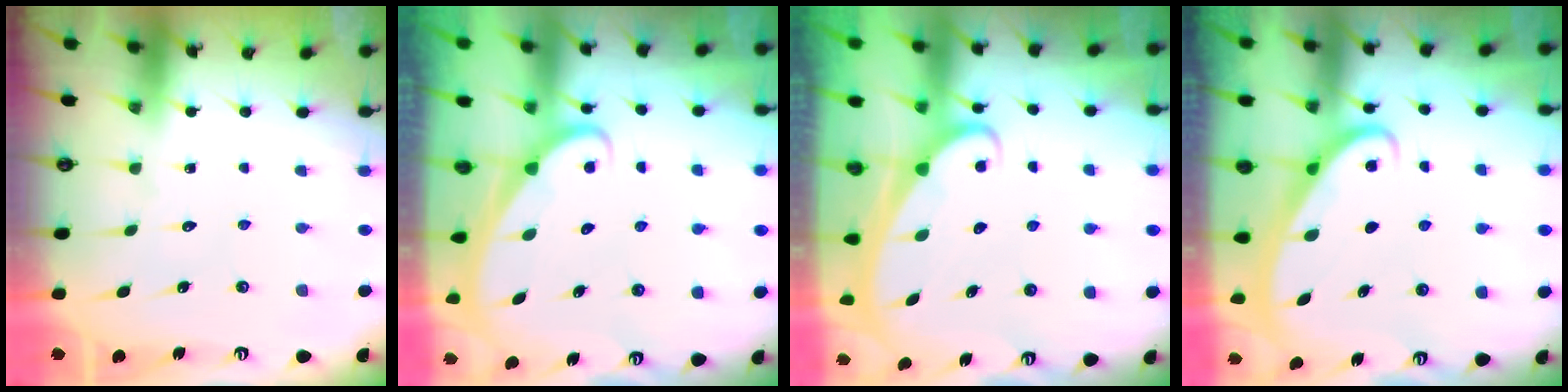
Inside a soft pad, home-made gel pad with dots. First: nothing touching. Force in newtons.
{"total": 2.1, "press": 2.1, "slide": 0.1}
{"total": 2.3, "press": 2.3, "slide": 0.2}
{"total": 2.4, "press": 2.4, "slide": 0.4}